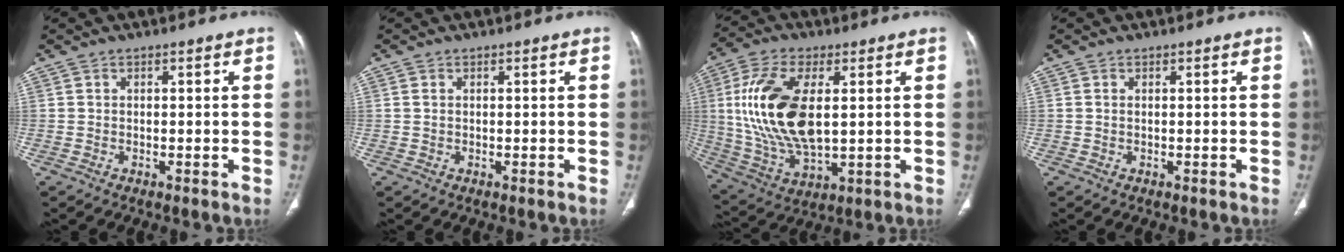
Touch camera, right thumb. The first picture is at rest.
{"total": 0.6, "force": [0.1, 0.4, 0.4], "torque": [-0.012, 0.002, 0.003]}
{"total": 18.8, "force": [2.6, 9.2, 16.2], "torque": [-0.334, -0.012, 0.057]}
{"total": 0.0}